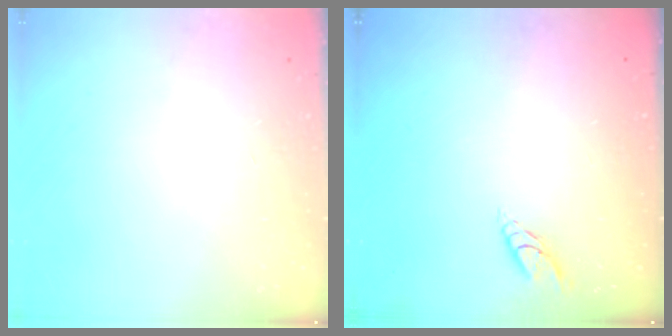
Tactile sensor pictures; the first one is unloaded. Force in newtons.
{"total": 4.3, "press": 4.2, "slide": 0.6}